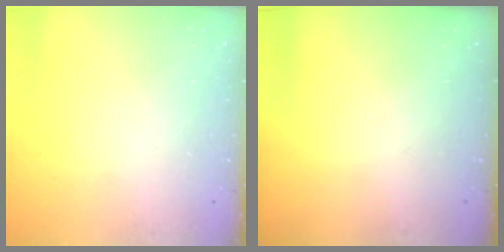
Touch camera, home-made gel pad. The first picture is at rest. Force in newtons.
{"total": 0.0}